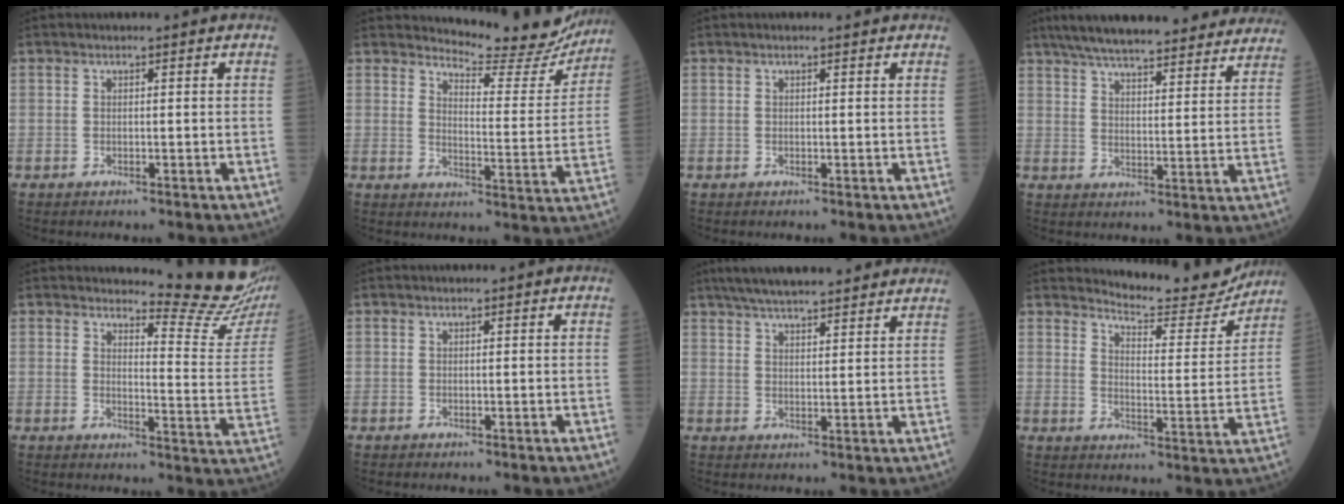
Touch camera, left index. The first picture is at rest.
{"total": 13.2, "force": [13.0, 1.5, 1.7], "torque": [-0.015, -0.064, 0.152]}
{"total": 0.9, "force": [0.7, 0.1, 0.5], "torque": [-0.011, 0.008, 0.009]}
{"total": 27.6, "force": [24.3, 4.8, 12.1], "torque": [-0.191, 0.002, 0.311]}
{"total": 12.5, "force": [12.1, -0.7, 2.9], "torque": [-0.032, -0.110, 0.127]}
{"total": 0.0}
{"total": 15.2, "force": [13.1, 2.3, 7.3], "torque": [-0.116, 0.036, 0.189]}
{"total": 10.8, "force": [10.8, 0.9, 0.8], "torque": [-0.010, -0.030, 0.139]}